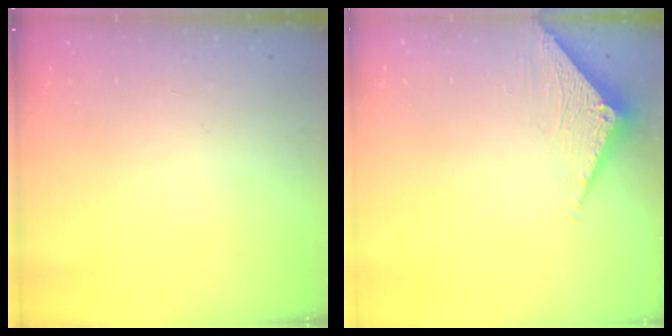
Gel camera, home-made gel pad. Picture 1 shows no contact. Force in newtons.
{"total": 3.3, "press": 3.3, "slide": 0.3}